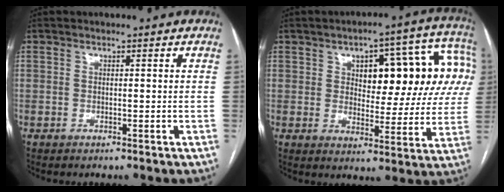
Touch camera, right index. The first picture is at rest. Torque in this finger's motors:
{"motor_torque": [0.57, 0.04, 0.59, 0.09]}